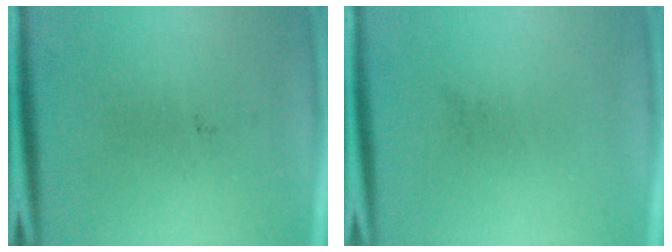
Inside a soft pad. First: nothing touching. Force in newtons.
{"total": 0.0}